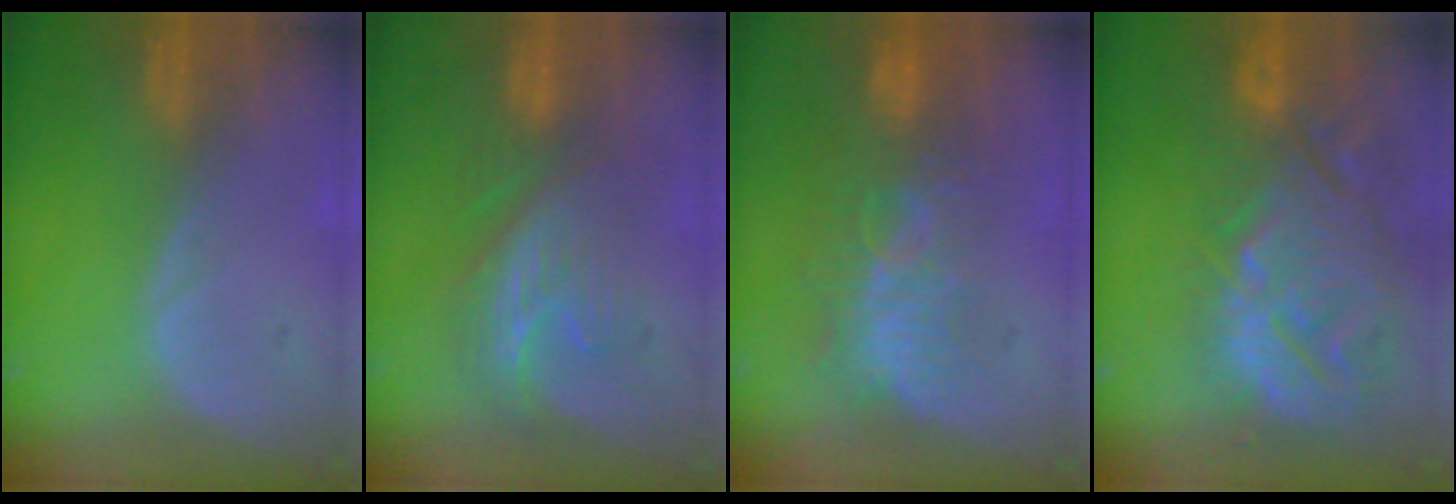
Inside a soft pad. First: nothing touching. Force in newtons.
{"total": 7.8, "press": 7.2, "slide": 3.1}
{"total": 9.1, "press": 8.3, "slide": 3.9}
{"total": 14.6, "press": 12.4, "slide": 7.6}